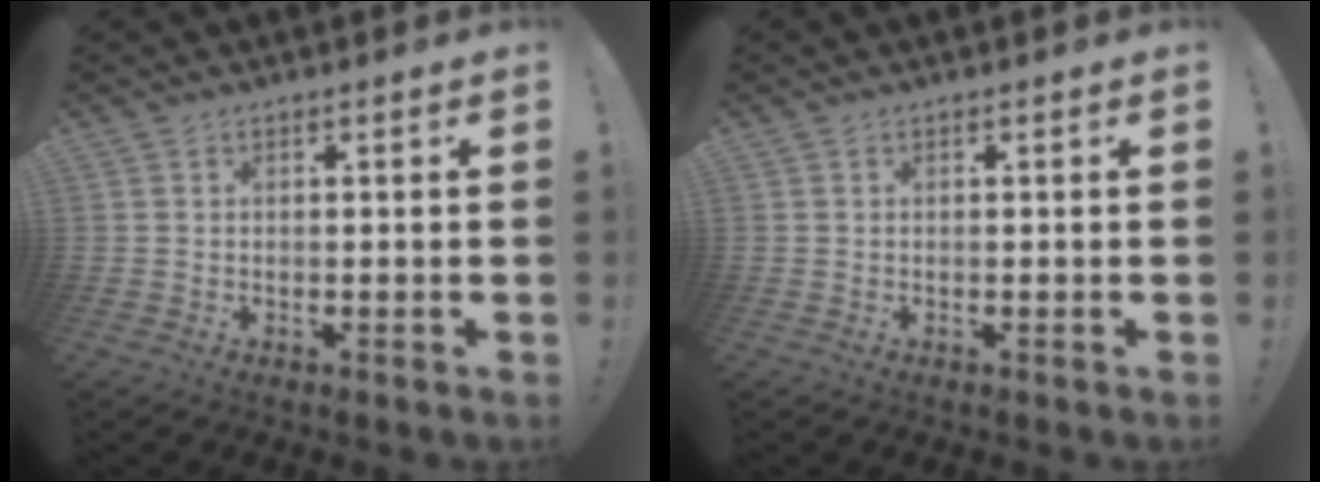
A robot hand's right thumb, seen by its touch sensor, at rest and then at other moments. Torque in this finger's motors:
{"motor_torque": [0.00, 0.00, 0.00, 0.00, 0.00]}